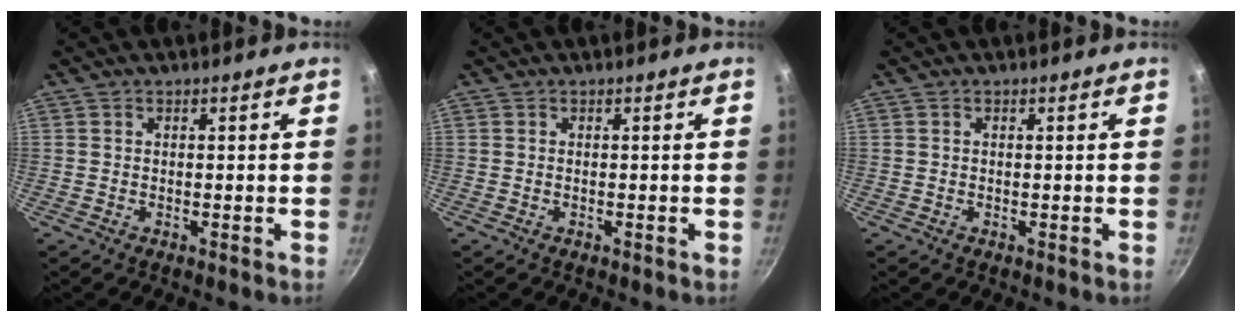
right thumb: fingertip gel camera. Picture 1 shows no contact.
{"total": 0.0}
{"total": 0.0}